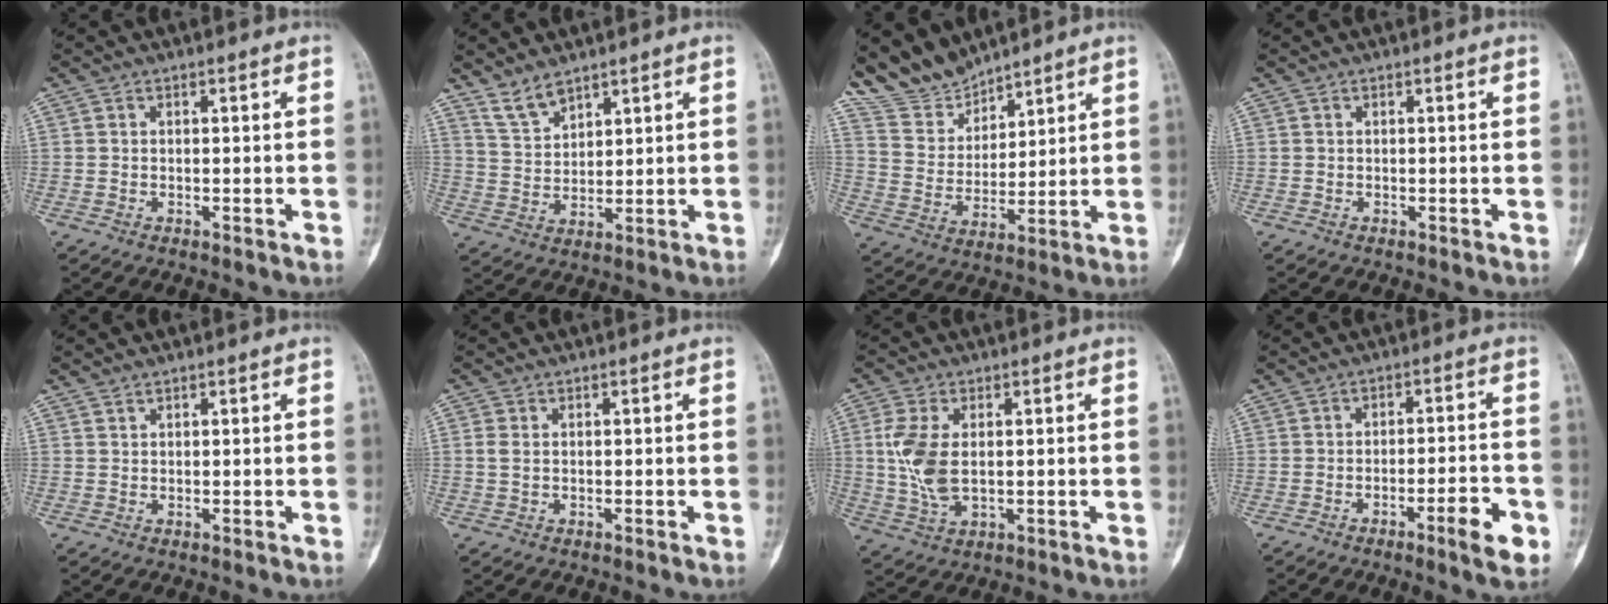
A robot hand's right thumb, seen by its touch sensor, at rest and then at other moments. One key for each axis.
{"total": 5.2, "fx": 4.4, "fy": 2.0, "fz": 1.9, "tx": -0.029, "ty": -0.028, "tz": 0.097}
{"total": 9.4, "fx": 8.7, "fy": 3.3, "fz": 0.7, "tx": -0.001, "ty": -0.051, "tz": 0.187}
{"total": 0.0}
{"total": 0.7, "fx": 0.7, "fy": 0.2, "fz": 0.1, "tx": -0.002, "ty": -0.006, "tz": 0.013}
{"total": 1.5, "fx": 0.2, "fy": 1.0, "fz": 1.1, "tx": -0.027, "ty": 0.000, "tz": 0.003}
{"total": 8.7, "fx": 0.9, "fy": 4.8, "fz": 7.1, "tx": -0.159, "ty": -0.006, "tz": 0.023}
{"total": 7.1, "fx": -3.4, "fy": 1.4, "fz": 6.1, "tx": -0.085, "ty": 0.021, "tz": -0.046}